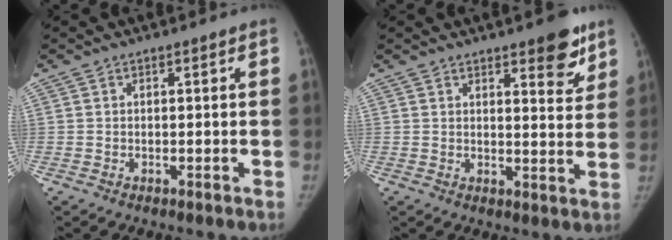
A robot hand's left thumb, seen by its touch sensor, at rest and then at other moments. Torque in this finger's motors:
{"motor_torque": [1.50, 0.66, 0.89, -0.65, 0.16]}